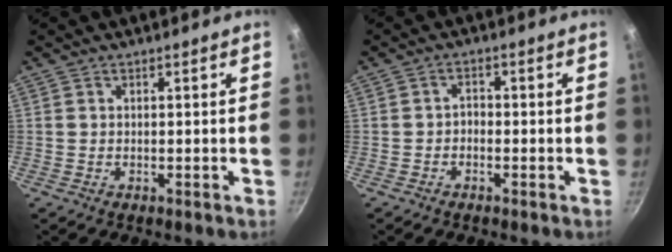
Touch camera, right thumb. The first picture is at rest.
{"total": 1.6, "force": [-0.8, 1.1, 0.9], "torque": [-0.009, 0.013, -0.017]}